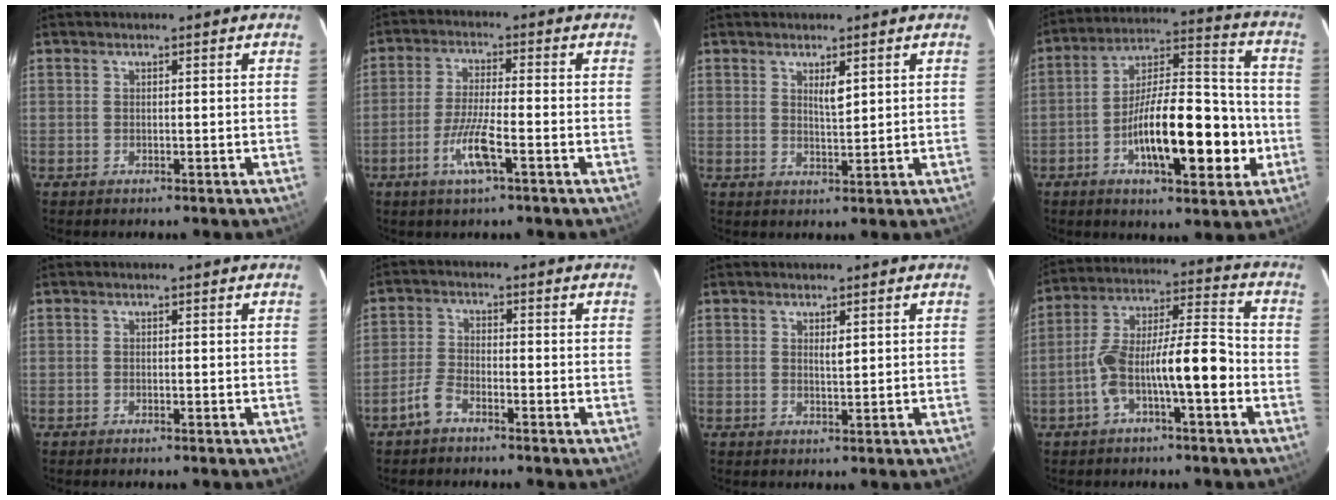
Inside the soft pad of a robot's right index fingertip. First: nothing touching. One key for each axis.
{"total": 6.8, "fx": -3.0, "fy": 0.5, "fz": 6.1, "tx": -0.121, "ty": -0.008, "tz": -0.057}
{"total": 2.3, "fx": 1.2, "fy": 0.5, "fz": 1.9, "tx": -0.038, "ty": -0.004, "tz": 0.023}
{"total": 17.8, "fx": -5.0, "fy": 5.2, "fz": 16.3, "tx": -0.269, "ty": 0.019, "tz": -0.078}
{"total": 0.7, "fx": -0.6, "fy": 0.0, "fz": 0.3, "tx": -0.009, "ty": -0.001, "tz": -0.007}
{"total": 3.5, "fx": -2.6, "fy": 1.2, "fz": 1.9, "tx": -0.049, "ty": 0.002, "tz": -0.053}
{"total": 1.2, "fx": 0.5, "fy": 0.2, "fz": 1.0, "tx": -0.019, "ty": -0.003, "tz": 0.009}
{"total": 12.3, "fx": -4.0, "fy": 2.0, "fz": 11.5, "tx": -0.210, "ty": 0.032, "tz": -0.066}